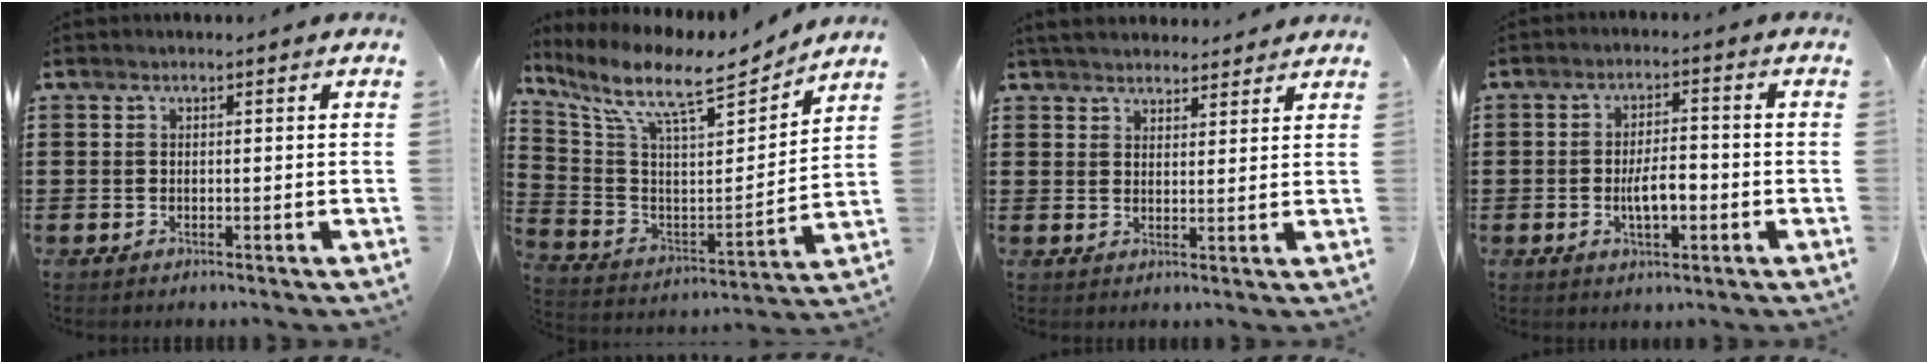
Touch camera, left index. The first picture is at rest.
{"total": 11.2, "force": [8.9, 2.3, 6.5], "torque": [-0.154, -0.055, 0.146]}
{"total": 3.7, "force": [3.6, 0.8, 0.4], "torque": [-0.019, -0.004, 0.069]}
{"total": 5.2, "force": [-1.2, 2.1, 4.6], "torque": [-0.087, 0.005, -0.024]}